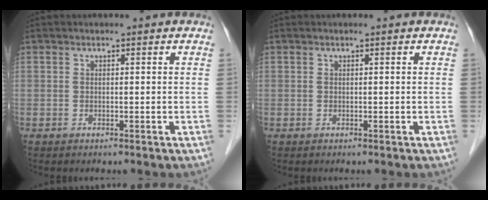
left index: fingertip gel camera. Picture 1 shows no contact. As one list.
[{"total": 0.0}]